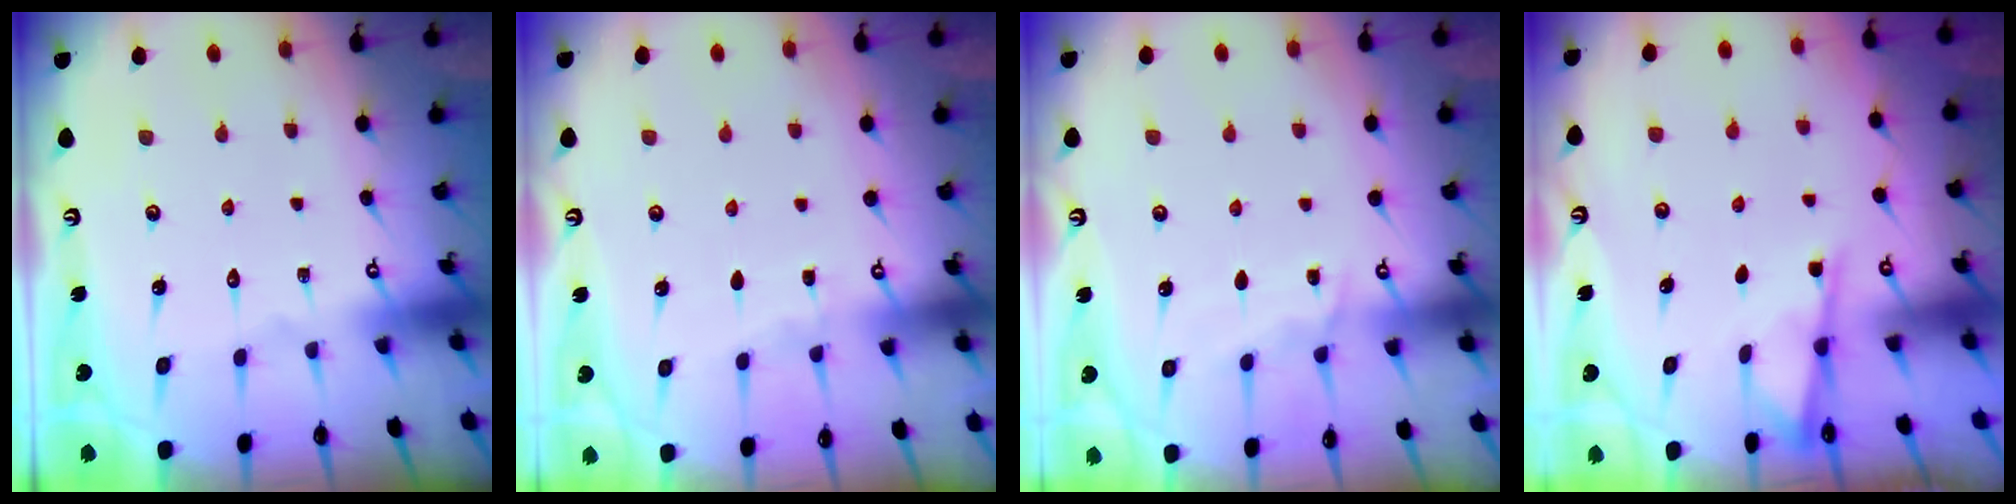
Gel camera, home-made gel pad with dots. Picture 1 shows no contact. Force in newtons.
{"total": 3.7, "press": 3.7, "slide": 0.3}
{"total": 6.6, "press": 6.6, "slide": 0.4}
{"total": 2.5, "press": 2.4, "slide": 0.4}